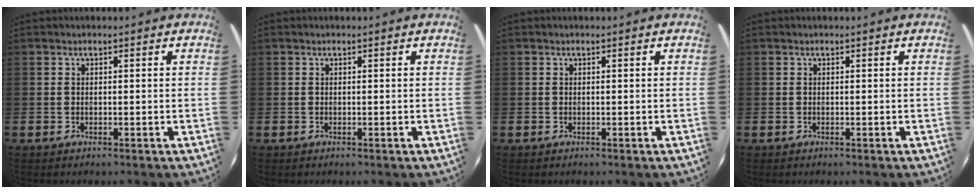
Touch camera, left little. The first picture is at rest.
{"total": 0.0}
{"total": 0.0}
{"total": 0.0}